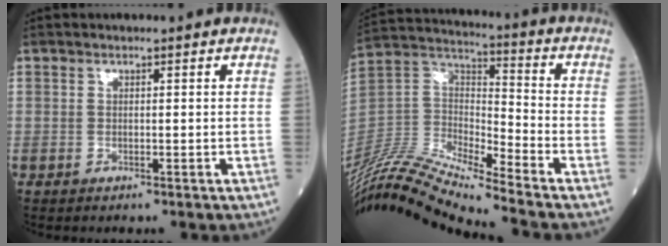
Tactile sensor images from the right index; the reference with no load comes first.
{"total": 18.0, "force": [-16.4, -0.5, 7.6], "torque": [-0.151, 0.023, -0.312]}